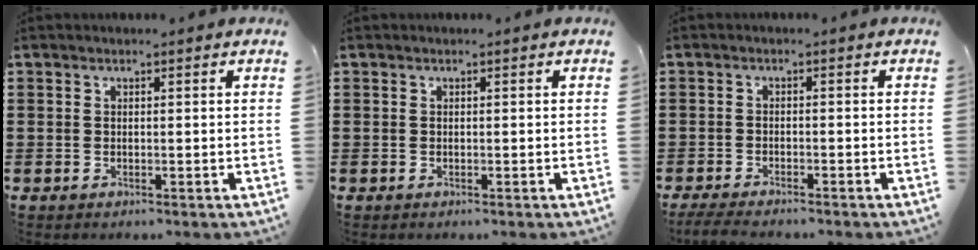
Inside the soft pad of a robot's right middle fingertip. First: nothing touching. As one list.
[{"total": 0.0}, {"total": 2.1, "force": [-2.0, 0.0, 0.7], "torque": [-0.020, -0.002, -0.042]}]